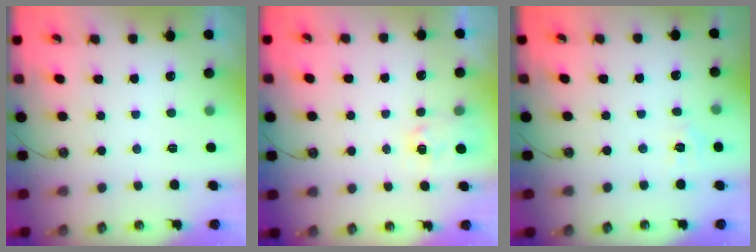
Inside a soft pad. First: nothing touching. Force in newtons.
{"total": 2.6, "press": 2.6, "slide": 0.4}
{"total": 4.2, "press": 4.1, "slide": 0.5}